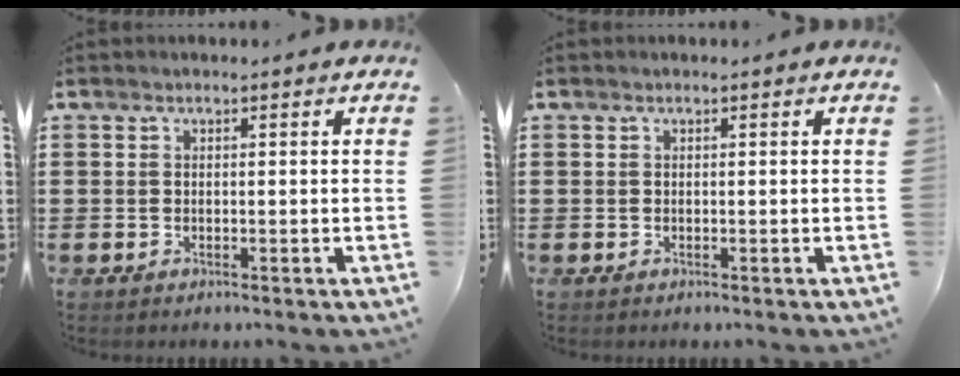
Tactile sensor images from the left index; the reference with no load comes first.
{"total": 0.0}